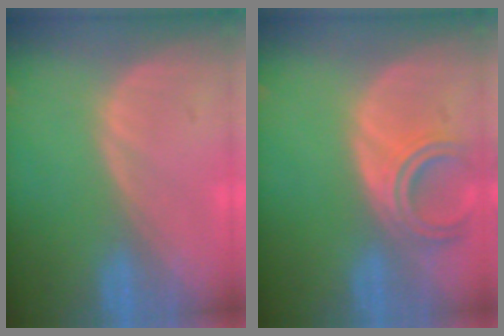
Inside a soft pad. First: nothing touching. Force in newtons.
{"total": 5.7, "press": 5.2, "slide": 2.4}